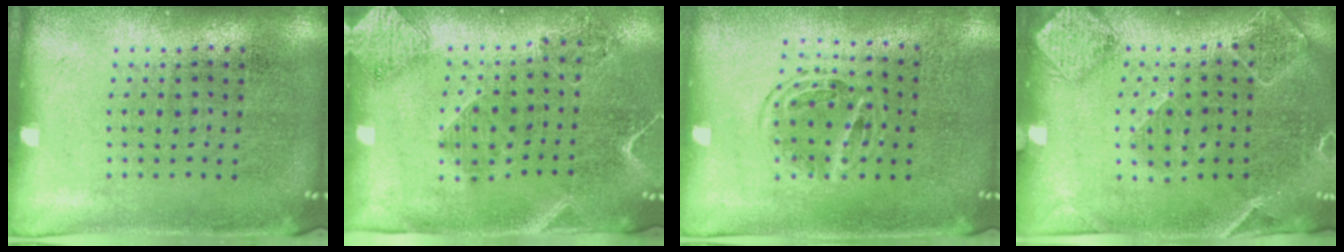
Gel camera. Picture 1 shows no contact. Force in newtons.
{"total": 1.8, "press": 1.6, "slide": 0.8}
{"total": 1.0, "press": 1.0, "slide": 0.4}
{"total": 1.7, "press": 1.7, "slide": 0.5}